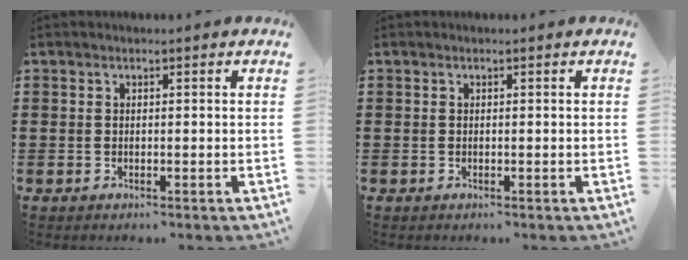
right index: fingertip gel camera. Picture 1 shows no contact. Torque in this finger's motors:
{"motor_torque": [-0.80, 1.33, 0.00, 0.00]}